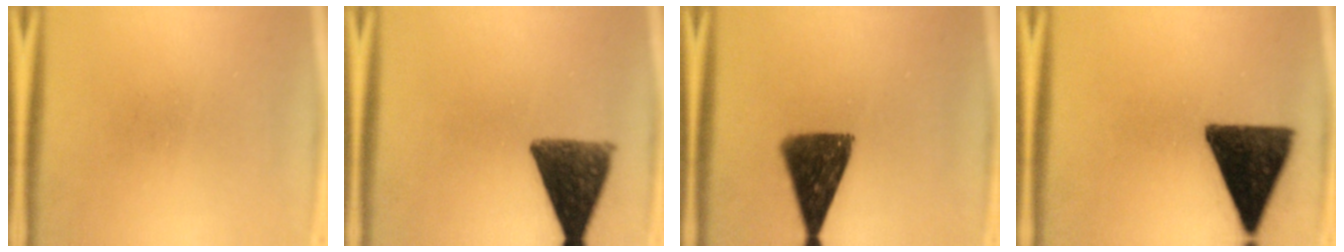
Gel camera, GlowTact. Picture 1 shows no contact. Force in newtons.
{"total": 10.4}
{"total": 11.3}
{"total": 14.0}